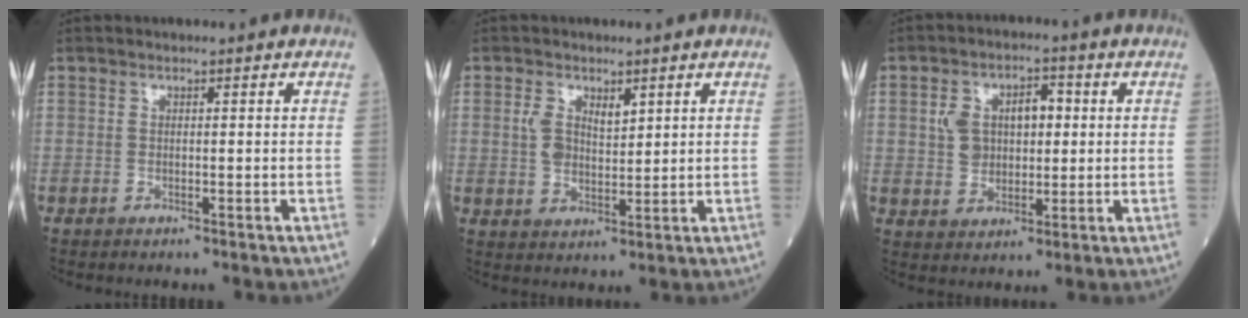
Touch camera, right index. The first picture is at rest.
{"total": 4.5, "force": [1.9, 2.6, 3.2], "torque": [-0.063, 0.007, 0.041]}
{"total": 7.7, "force": [1.5, 5.0, 5.6], "torque": [-0.099, 0.024, 0.034]}